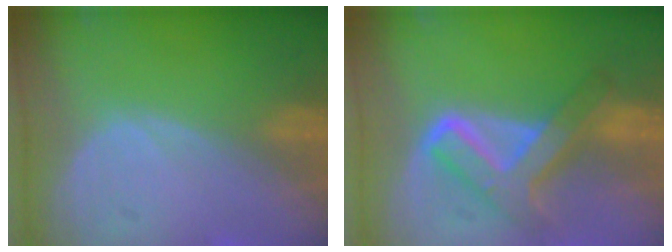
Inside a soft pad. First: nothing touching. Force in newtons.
{"total": 8.0, "press": 8.0, "slide": 0.7}